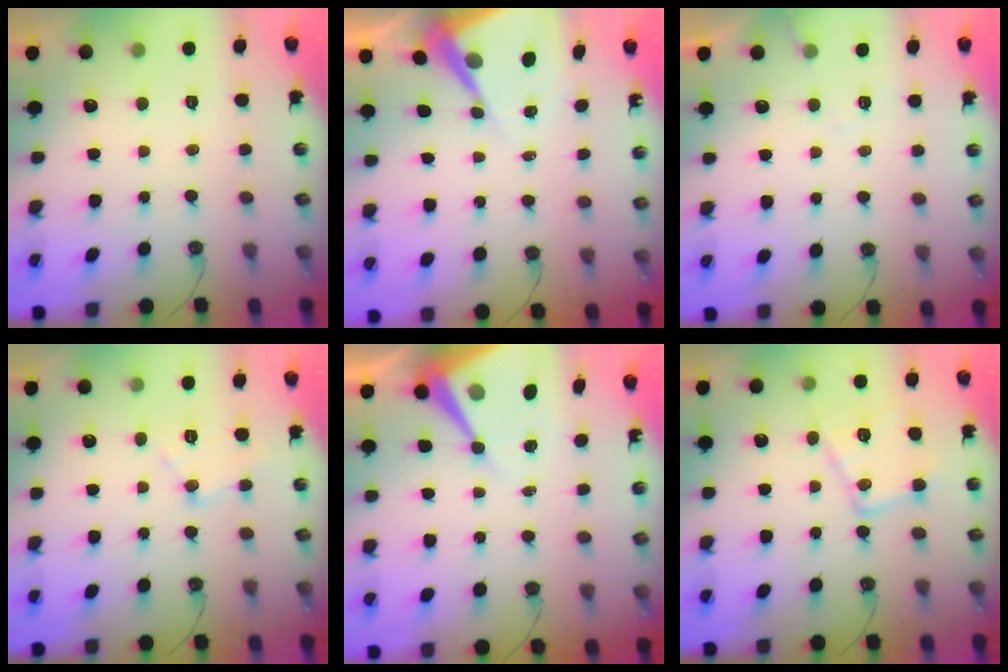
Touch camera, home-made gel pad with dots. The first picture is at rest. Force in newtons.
{"total": 9.3, "press": 9.3, "slide": 0.8}
{"total": 3.7, "press": 3.7, "slide": 0.5}
{"total": 9.6, "press": 9.6, "slide": 0.7}
{"total": 10.6, "press": 10.6, "slide": 0.6}
{"total": 13.5, "press": 13.4, "slide": 1.1}